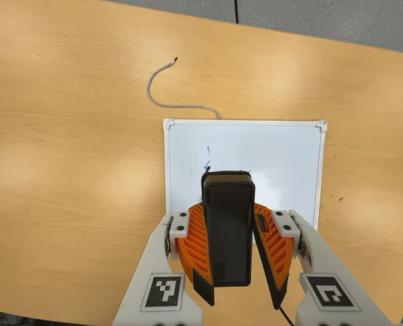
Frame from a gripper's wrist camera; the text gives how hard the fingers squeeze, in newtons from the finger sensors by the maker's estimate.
{"total": 9.8, "left": 9.0, "right": 10.6}